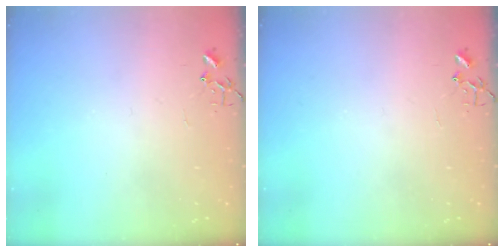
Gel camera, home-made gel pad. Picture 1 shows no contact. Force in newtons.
{"total": 0.0}